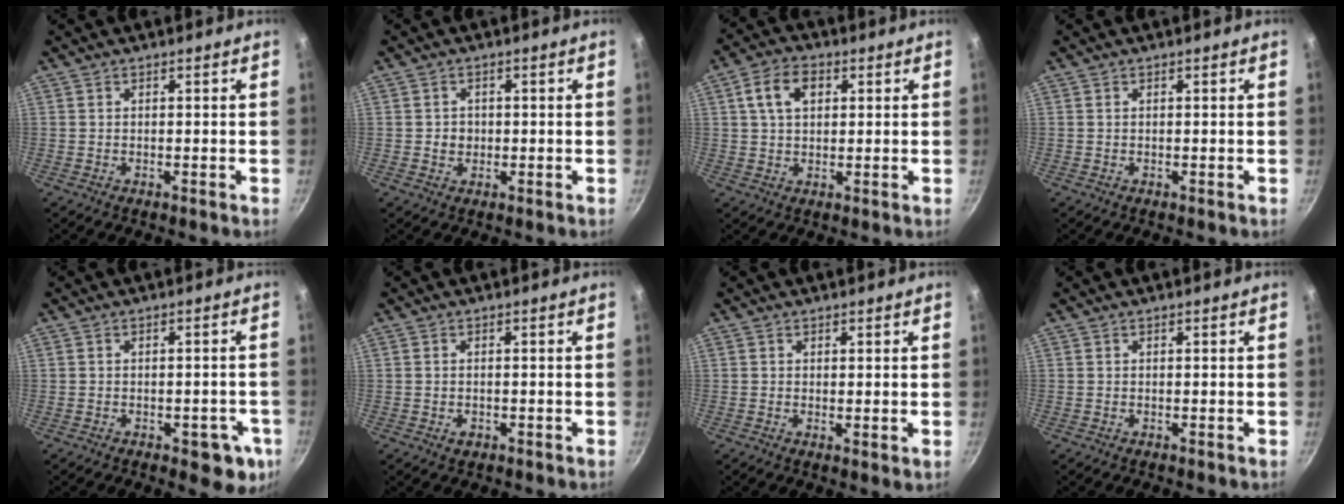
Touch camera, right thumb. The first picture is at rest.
{"total": 2.2, "force": [-0.1, 2.0, 0.9], "torque": [-0.006, 0.002, -0.003]}
{"total": 7.4, "force": [2.2, 4.9, 5.1], "torque": [-0.076, 0.010, 0.033]}
{"total": 0.0}
{"total": 7.4, "force": [-2.6, 3.8, 5.7], "torque": [-0.031, 0.013, -0.027]}
{"total": 1.6, "force": [-0.6, 1.1, 1.0], "torque": [-0.015, 0.001, -0.008]}
{"total": 1.3, "force": [0.5, 0.5, 1.0], "torque": [-0.014, -0.013, 0.003]}
{"total": 0.0}